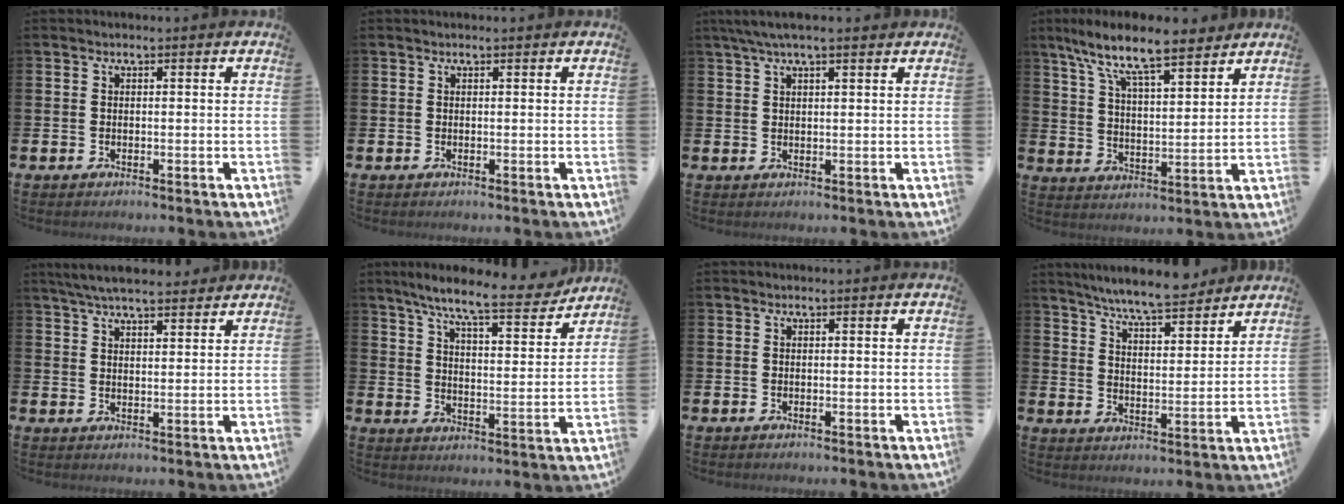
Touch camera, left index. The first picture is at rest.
{"total": 0.0}
{"total": 3.9, "force": [3.0, 0.6, 2.4], "torque": [-0.048, 0.001, 0.054]}
{"total": 9.7, "force": [8.5, 1.8, 4.4], "torque": [-0.111, -0.041, 0.148]}
{"total": 5.5, "force": [5.1, 0.9, 1.7], "torque": [-0.042, -0.016, 0.093]}
{"total": 9.1, "force": [8.0, 0.8, 4.3], "torque": [-0.097, -0.047, 0.133]}
{"total": 0.0}
{"total": 7.4, "force": [7.1, 0.4, 2.1], "torque": [-0.058, -0.042, 0.126]}